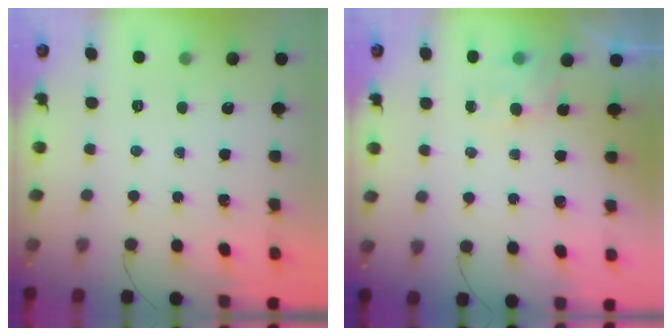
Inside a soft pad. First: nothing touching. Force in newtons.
{"total": 2.2, "press": 2.0, "slide": 0.9}